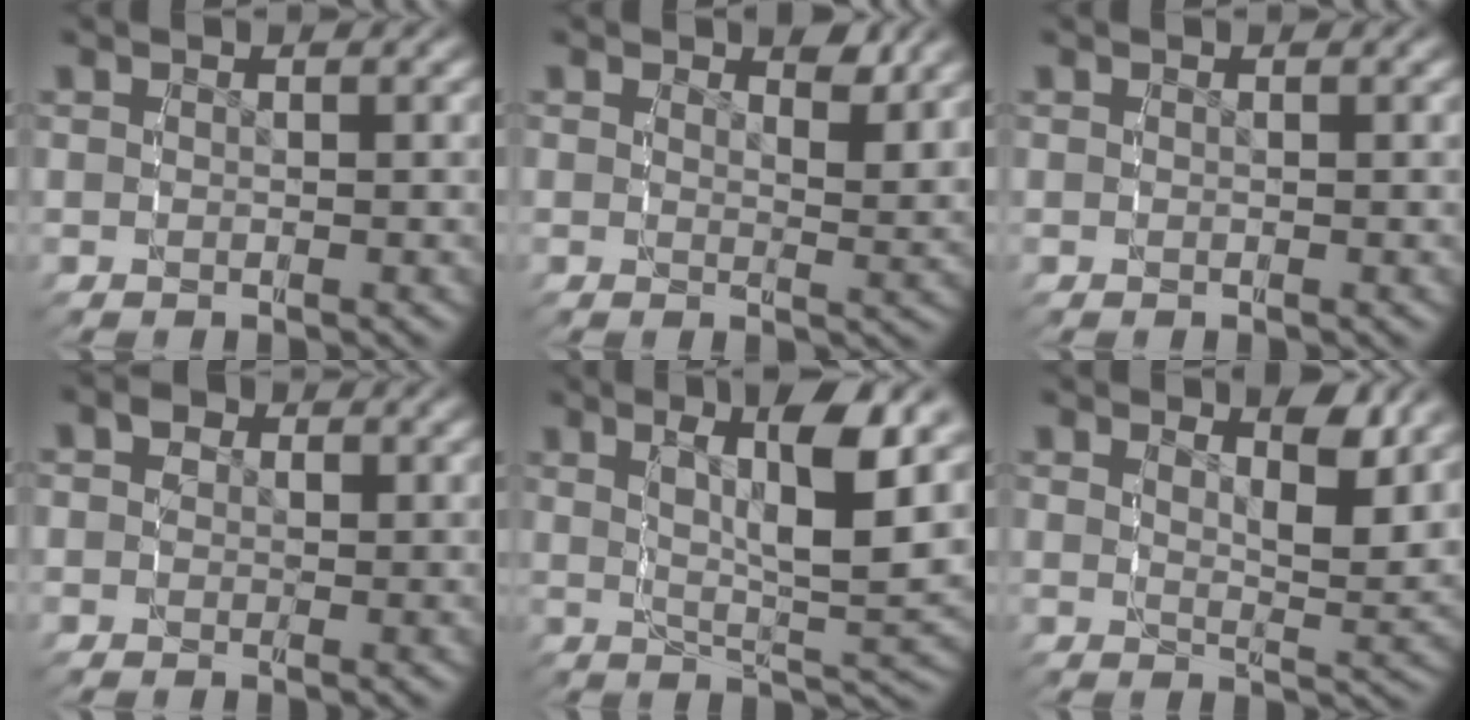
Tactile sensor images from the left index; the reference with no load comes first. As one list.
[{"total": 2.3, "force": [1.7, 0.5, 1.4], "torque": [-0.021, -0.012, 0.027]}, {"total": 0.0}, {"total": 1.6, "force": [0.2, 1.5, 0.5], "torque": [-0.006, 0.002, -0.005]}, {"total": 8.7, "force": [2.6, 2.0, 8.1], "torque": [-0.121, 0.009, 0.042]}, {"total": 4.0, "force": [2.2, 0.5, 3.2], "torque": [-0.046, -0.013, 0.037]}]